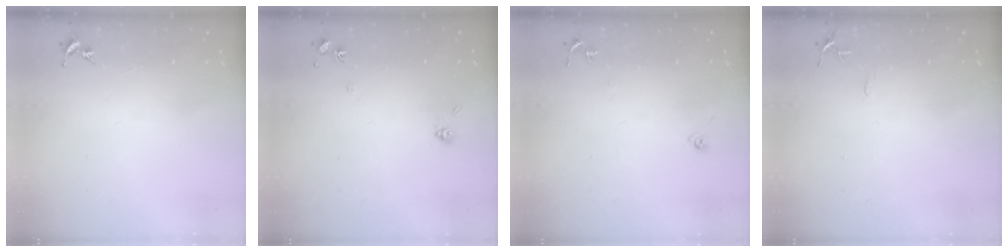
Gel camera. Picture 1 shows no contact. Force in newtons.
{"total": 5.8, "press": 5.7, "slide": 1.1}
{"total": 6.2, "press": 6.1, "slide": 0.5}
{"total": 5.3, "press": 5.2, "slide": 0.6}